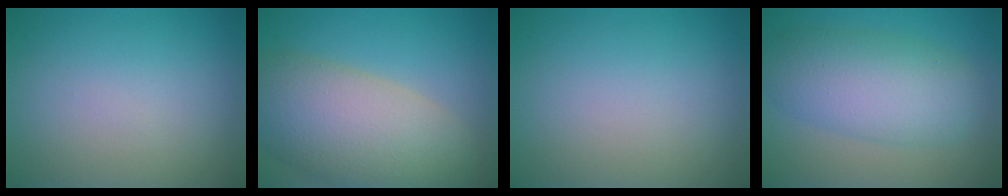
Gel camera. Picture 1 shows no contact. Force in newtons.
{"total": 10.3, "press": 10.3, "slide": 0.8}
{"total": 0.0}
{"total": 6.8, "press": 6.8, "slide": 0.3}